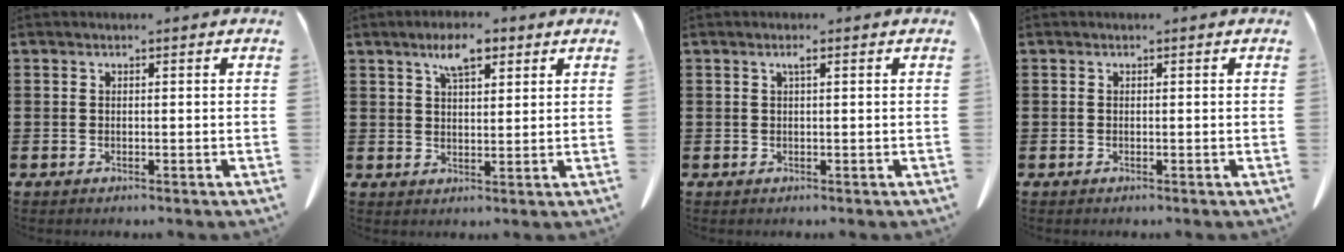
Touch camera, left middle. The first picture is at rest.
{"total": 6.1, "force": [3.8, 2.1, 4.2], "torque": [-0.083, 0.003, 0.064]}
{"total": 1.1, "force": [0.4, 0.1, 1.0], "torque": [-0.020, 0.002, 0.007]}
{"total": 0.0}